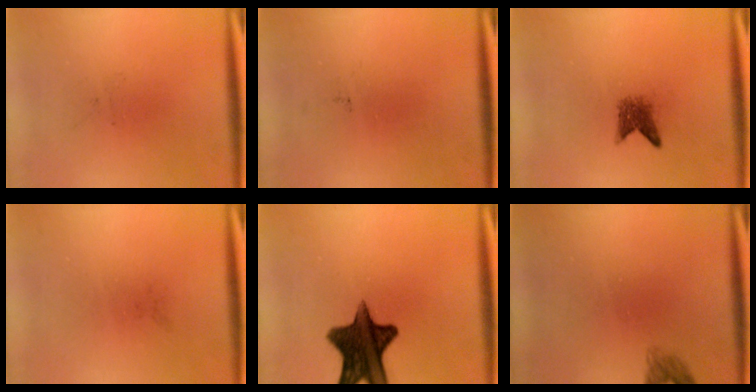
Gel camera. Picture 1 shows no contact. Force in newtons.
{"total": 0.0}
{"total": 2.3}
{"total": 0.0}
{"total": 12.8}
{"total": 1.4}